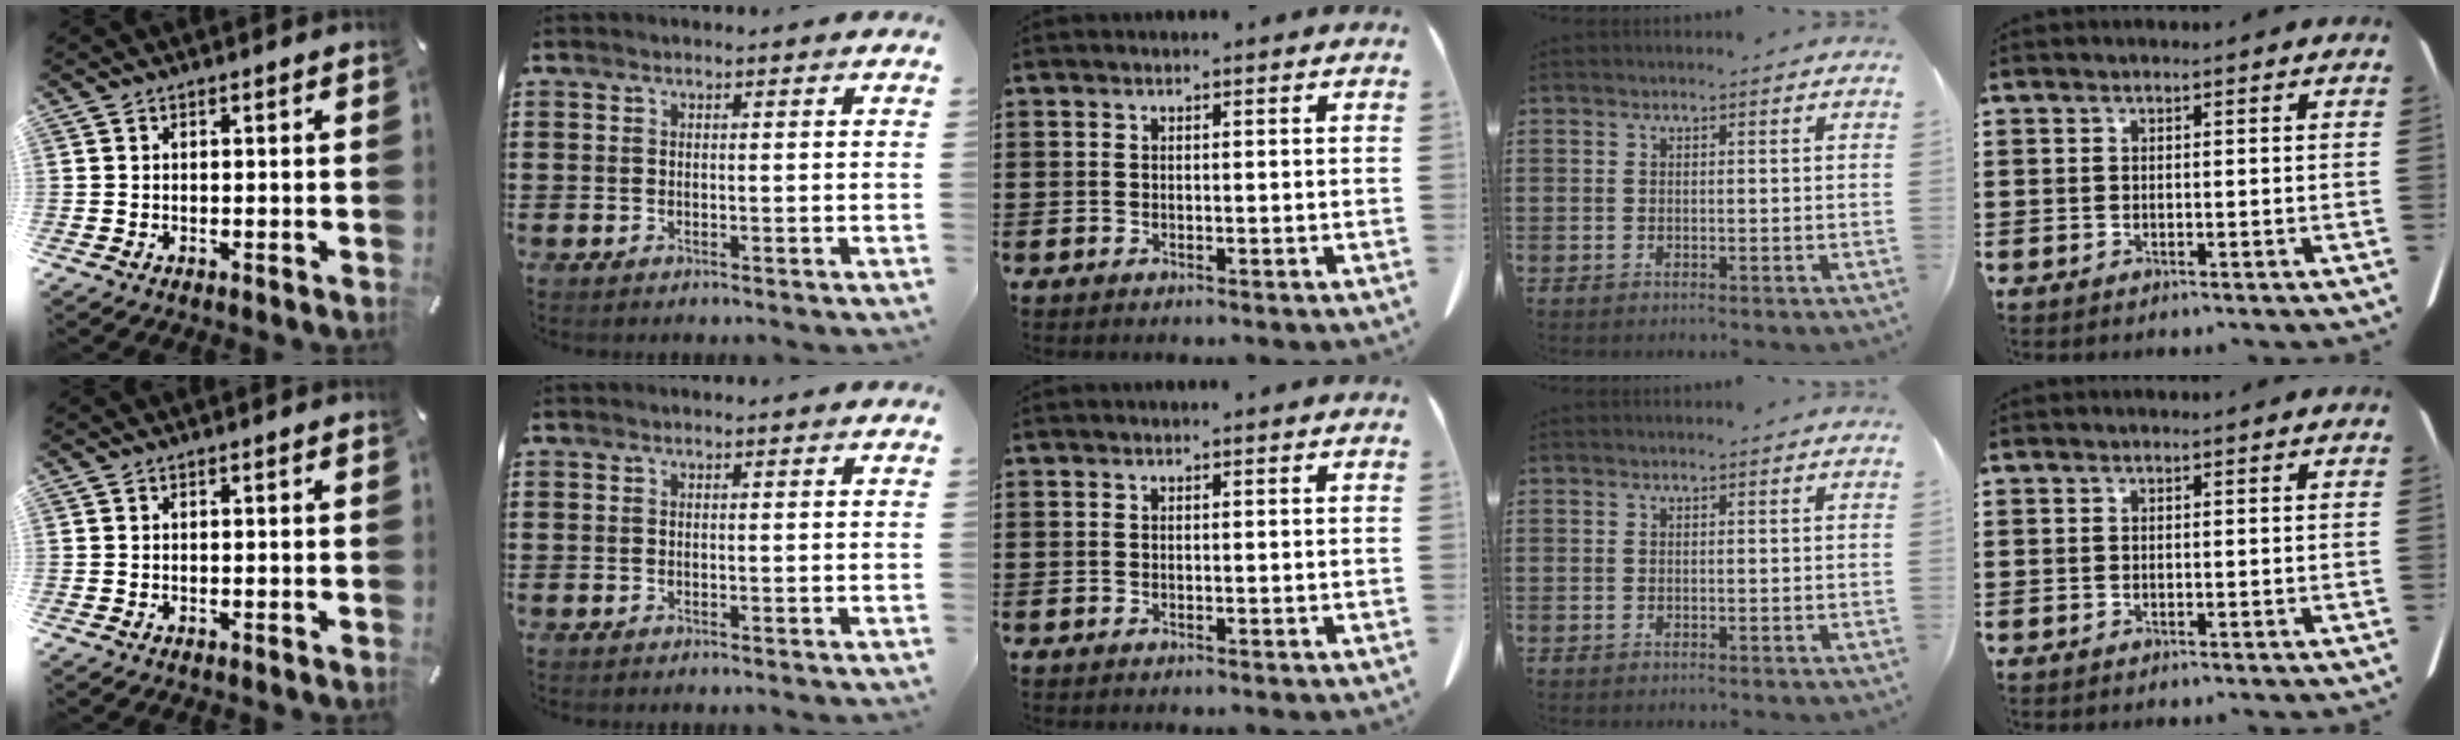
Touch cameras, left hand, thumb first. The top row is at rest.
{}